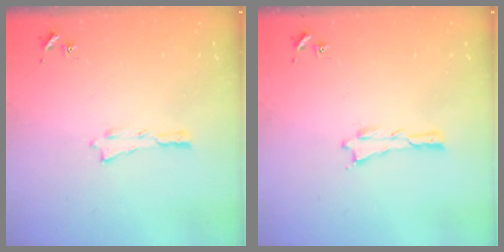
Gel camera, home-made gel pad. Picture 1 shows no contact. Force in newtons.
{"total": 0.0}